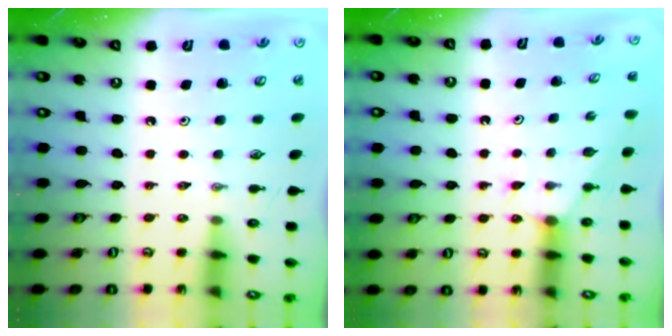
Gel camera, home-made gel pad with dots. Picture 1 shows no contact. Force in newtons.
{"total": 2.0, "press": 2.0, "slide": 0.2}